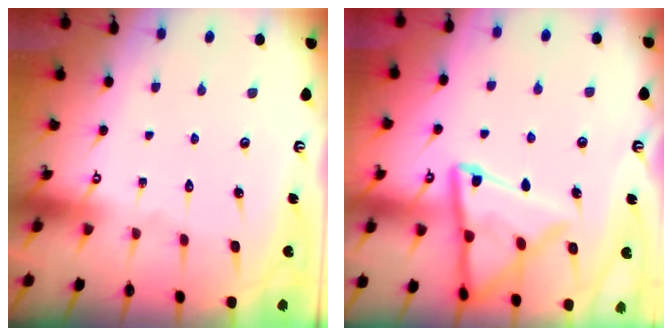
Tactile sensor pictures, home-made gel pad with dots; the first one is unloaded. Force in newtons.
{"total": 15.9, "press": 15.9, "slide": 1.7}